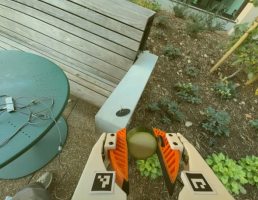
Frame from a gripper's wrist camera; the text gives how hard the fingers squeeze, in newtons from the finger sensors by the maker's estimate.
{"total": 11.3, "left": 11.1, "right": 11.6}